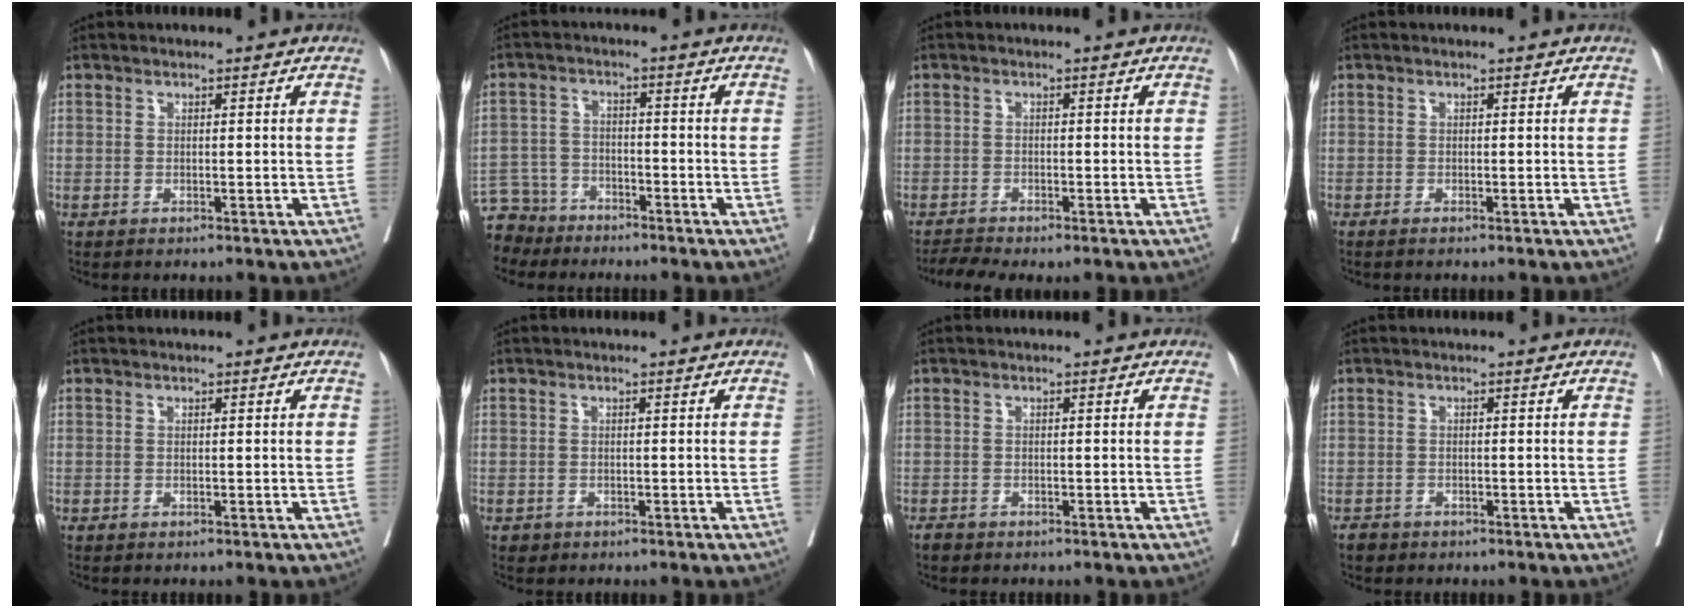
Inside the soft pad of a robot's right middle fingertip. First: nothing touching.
{"total": 6.6, "force": [-5.8, 3.1, -0.5], "torque": [0.008, -0.001, -0.112]}
{"total": 3.0, "force": [-2.6, 0.2, 1.5], "torque": [-0.025, -0.005, -0.041]}
{"total": 0.8, "force": [-0.7, -0.1, 0.4], "torque": [-0.006, 0.001, -0.010]}
{"total": 0.0}
{"total": 0.6, "force": [-0.3, 0.5, 0.1], "torque": [-0.005, 0.003, 0.000]}
{"total": 0.8, "force": [-0.7, 0.4, 0.2], "torque": [-0.009, 0.000, -0.011]}
{"total": 1.4, "force": [-1.1, 0.9, 0.2], "torque": [-0.008, 0.002, -0.017]}